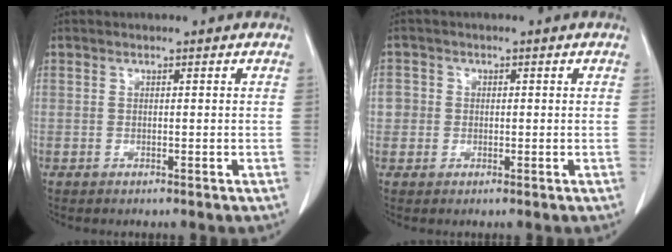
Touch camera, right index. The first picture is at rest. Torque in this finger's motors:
{"motor_torque": [0.07, 0.00, 0.11, 0.00]}